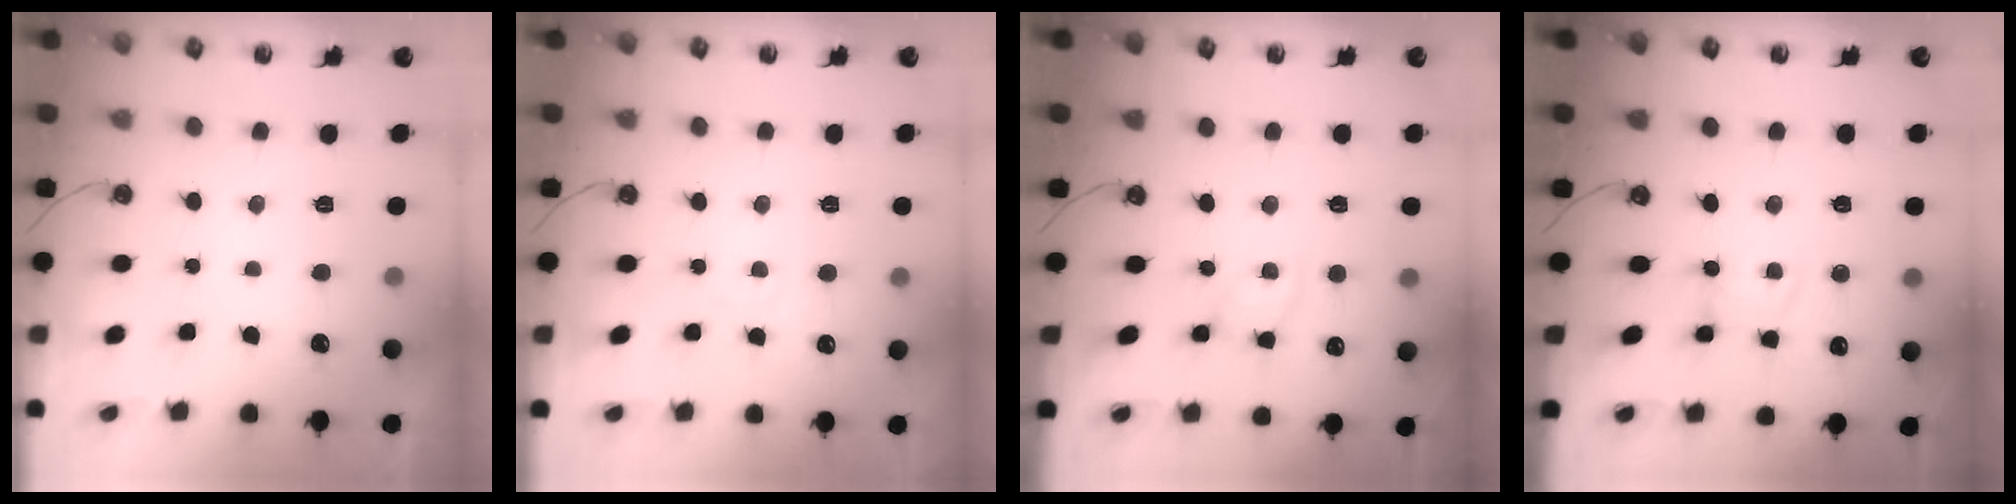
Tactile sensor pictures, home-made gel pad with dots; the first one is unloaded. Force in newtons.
{"total": 2.7, "press": 2.7, "slide": 0.4}
{"total": 2.9, "press": 2.9, "slide": 0.4}
{"total": 1.9, "press": 1.9, "slide": 0.3}